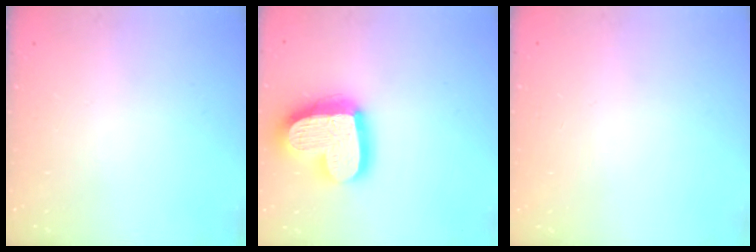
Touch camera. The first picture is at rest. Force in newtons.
{"total": 21.6, "press": 21.5, "slide": 1.9}
{"total": 0.0}